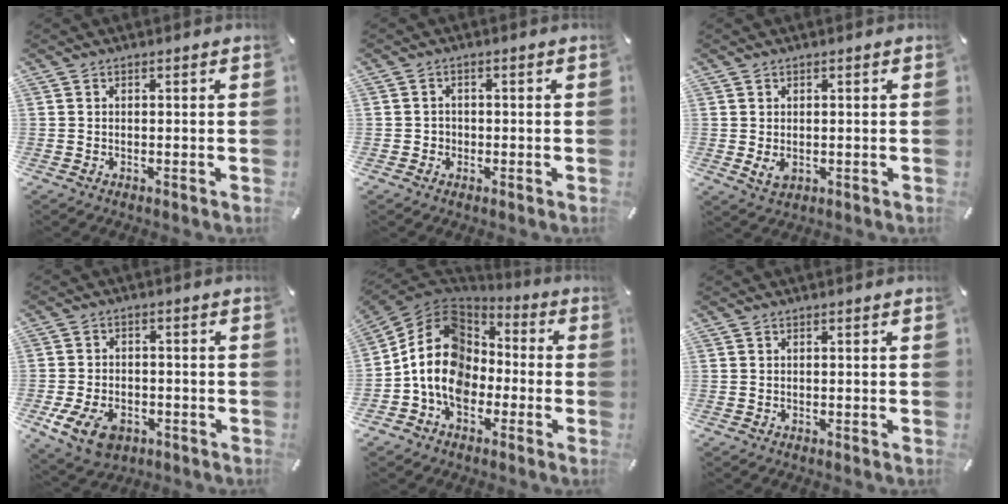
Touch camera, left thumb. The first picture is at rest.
{"total": 1.9, "force": [-0.6, 1.8, 0.1], "torque": [-0.003, 0.007, -0.016]}
{"total": 2.3, "force": [-0.2, 1.9, 1.4], "torque": [-0.023, -0.003, -0.003]}
{"total": 8.6, "force": [-3.9, 6.1, 4.6], "torque": [-0.101, 0.010, -0.072]}
{"total": 15.9, "force": [-2.7, 13.0, 8.8], "torque": [-0.189, 0.030, -0.049]}
{"total": 0.0}